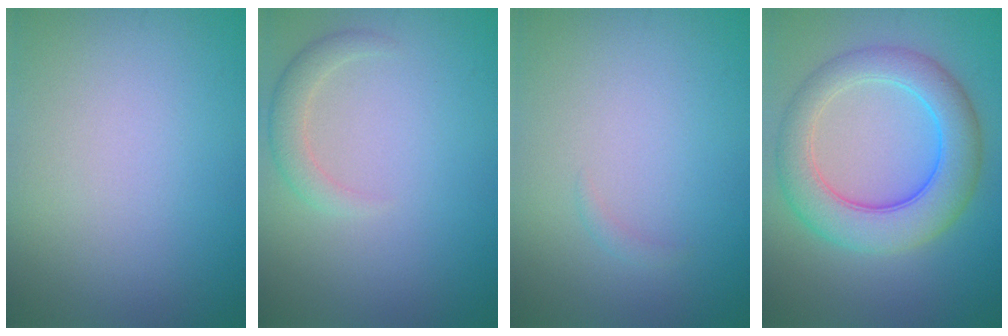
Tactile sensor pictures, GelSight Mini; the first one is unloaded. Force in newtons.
{"total": 2.0, "press": 2.0, "slide": 0.2}
{"total": 0.6, "press": 0.6, "slide": 0.1}
{"total": 6.8, "press": 6.8, "slide": 0.4}